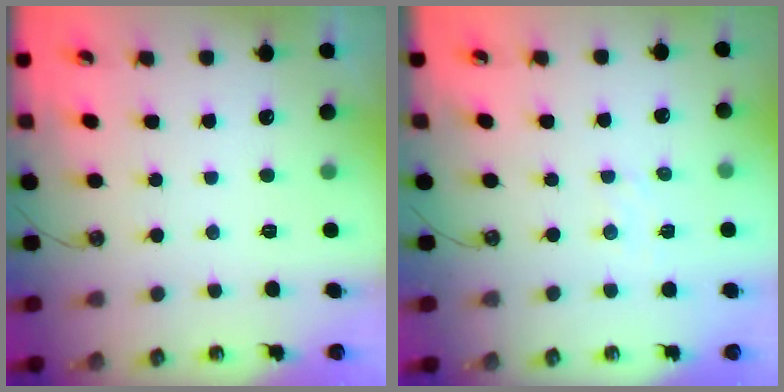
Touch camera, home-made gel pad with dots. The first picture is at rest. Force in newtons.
{"total": 2.9, "press": 2.9, "slide": 0.5}